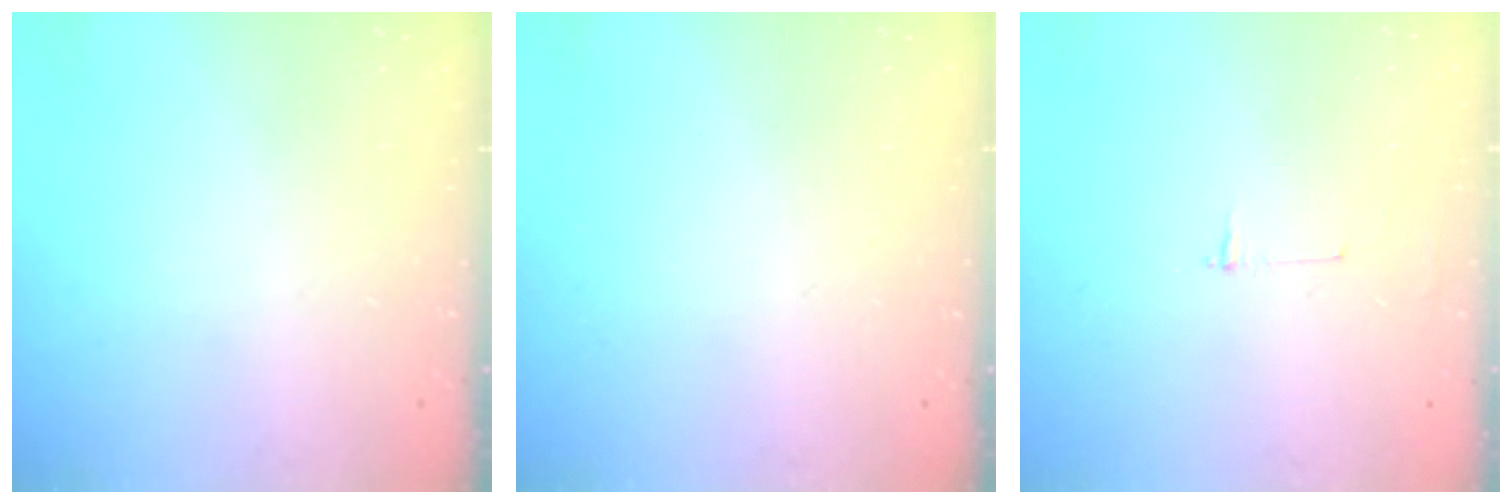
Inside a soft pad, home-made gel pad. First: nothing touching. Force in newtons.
{"total": 0.0}
{"total": 2.7, "press": 2.7, "slide": 0.3}